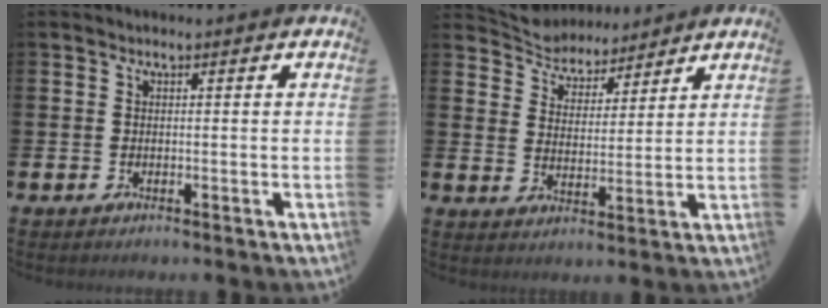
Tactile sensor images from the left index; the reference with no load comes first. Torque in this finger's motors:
{"motor_torque": [1.06, -1.07, 0.07, 0.01]}